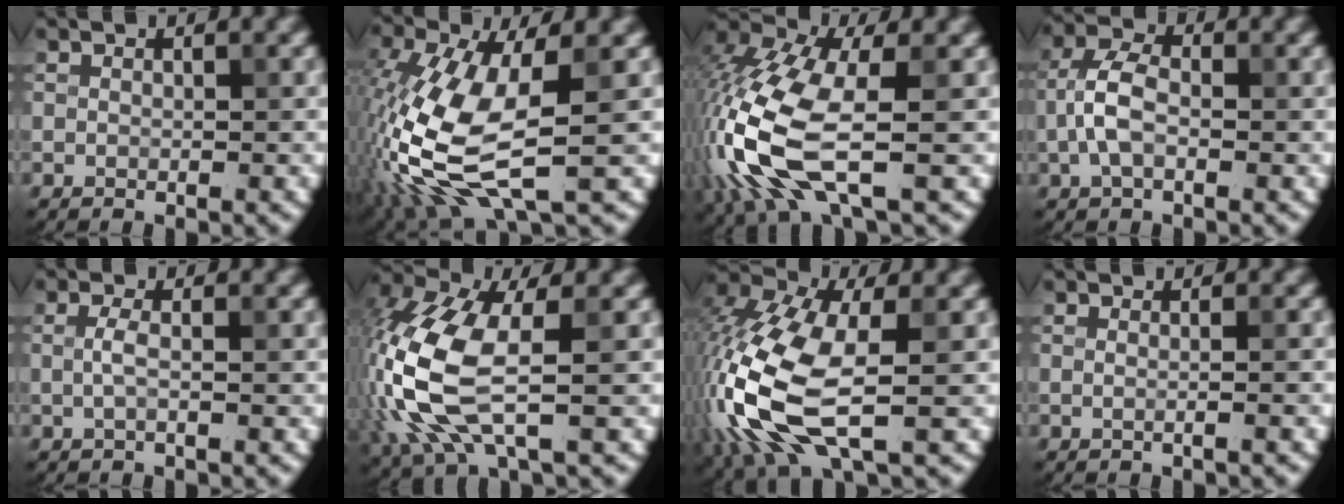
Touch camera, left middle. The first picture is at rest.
{"total": 9.8, "force": [-2.5, 4.1, 8.5], "torque": [-0.209, -0.006, -0.051]}
{"total": 10.7, "force": [-2.9, 4.5, 9.2], "torque": [-0.220, -0.001, -0.068]}
{"total": 3.8, "force": [-0.9, 2.1, 3.1], "torque": [-0.067, 0.011, -0.024]}
{"total": 1.4, "force": [-0.1, 0.3, 1.3], "torque": [-0.030, 0.000, -0.004]}
{"total": 10.3, "force": [-1.1, 4.5, 9.2], "torque": [-0.232, 0.001, -0.030]}
{"total": 11.9, "force": [-3.1, 5.5, 10.1], "torque": [-0.240, -0.006, -0.069]}
{"total": 1.4, "force": [0.0, 0.6, 1.3], "torque": [-0.011, -0.007, -0.016]}